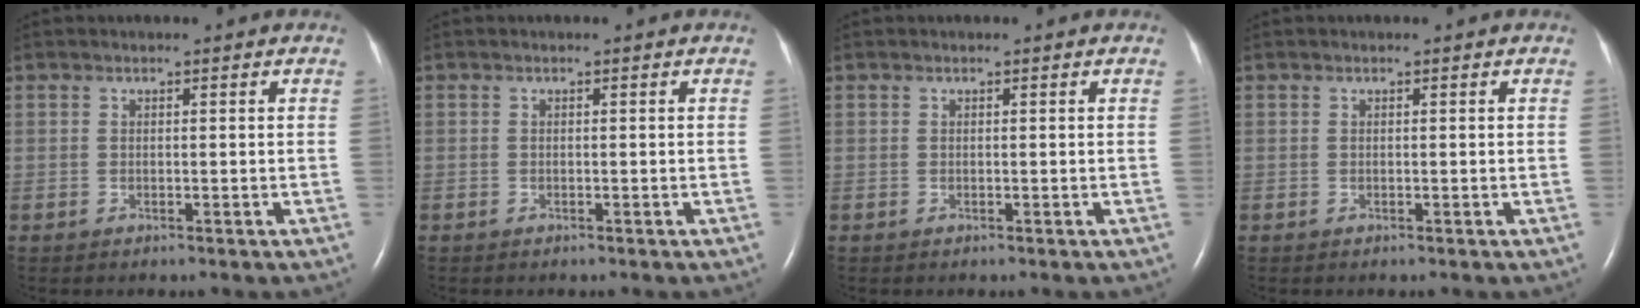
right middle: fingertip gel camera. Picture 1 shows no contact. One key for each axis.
{"total": 0.0}
{"total": 0.0}
{"total": 0.0}